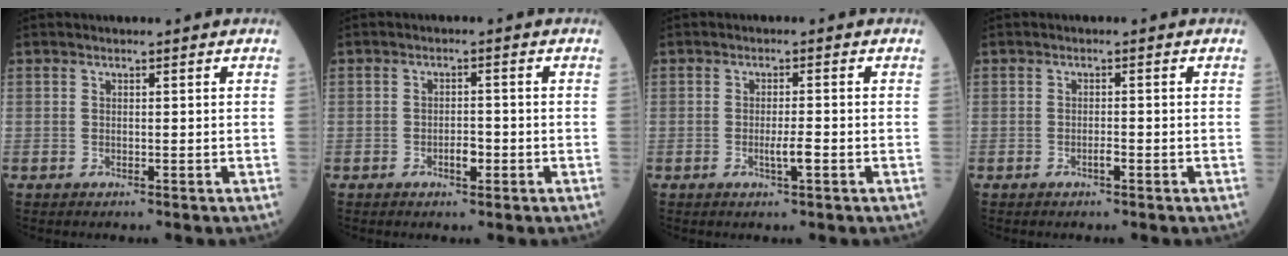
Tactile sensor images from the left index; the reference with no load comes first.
{"total": 2.1, "force": [-1.1, 0.9, 1.6], "torque": [-0.023, 0.000, -0.018]}
{"total": 2.2, "force": [-1.0, 0.0, 1.9], "torque": [-0.034, -0.006, -0.018]}
{"total": 0.9, "force": [-0.7, 0.1, 0.6], "torque": [-0.010, -0.003, -0.012]}